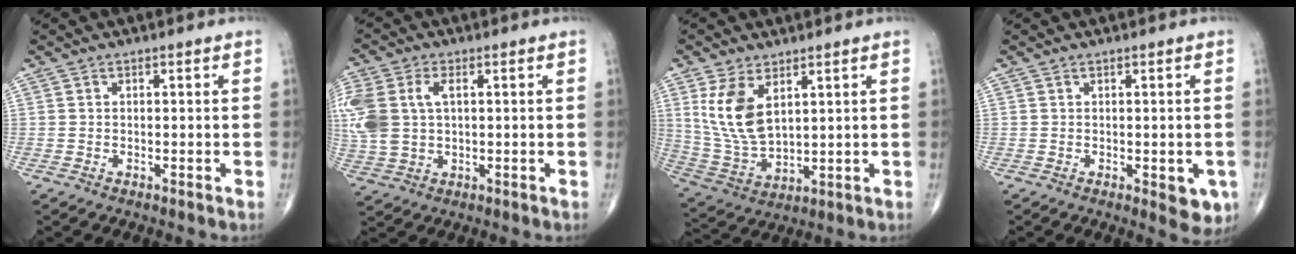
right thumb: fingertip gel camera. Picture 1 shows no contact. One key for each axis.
{"total": 13.7, "fx": 2.3, "fy": 8.9, "fz": 10.1, "tx": -0.269, "ty": 0.010, "tz": 0.049}
{"total": 11.4, "fx": 4.4, "fy": 6.1, "fz": 8.7, "tx": -0.167, "ty": -0.020, "tz": 0.103}
{"total": 4.6, "fx": -1.2, "fy": 1.9, "fz": 4.0, "tx": -0.028, "ty": -0.007, "tz": -0.009}